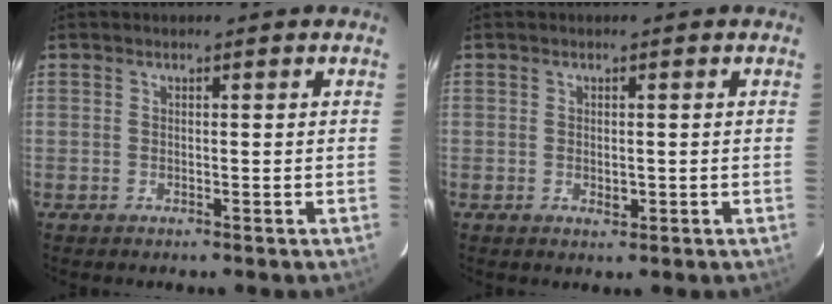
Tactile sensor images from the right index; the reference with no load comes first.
{"total": 1.2, "force": [-0.1, 0.7, 0.9], "torque": [-0.016, -0.002, 0.001]}